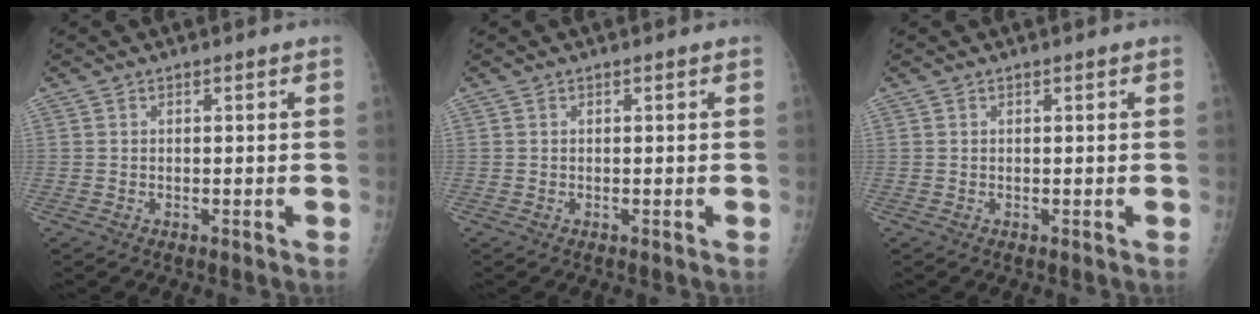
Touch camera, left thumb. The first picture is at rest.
{"total": 0.0}
{"total": 0.0}